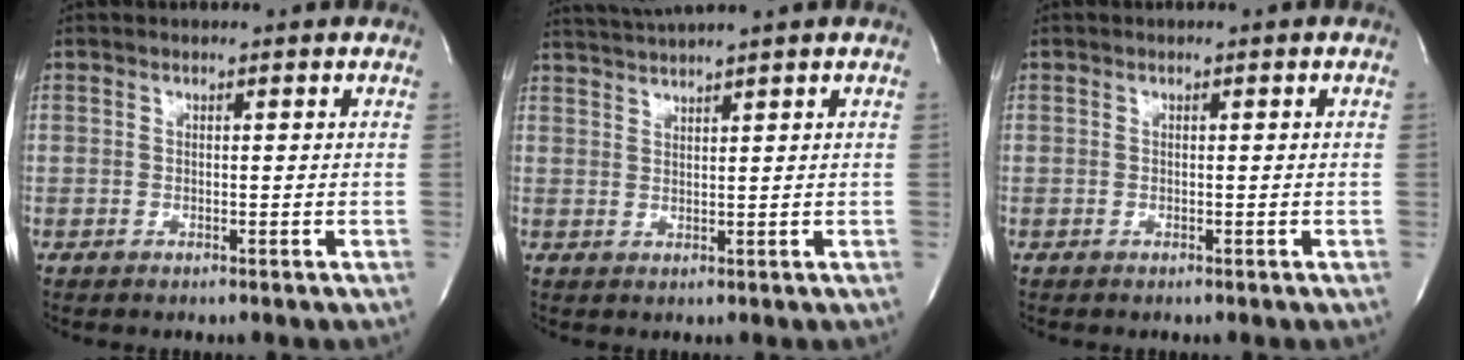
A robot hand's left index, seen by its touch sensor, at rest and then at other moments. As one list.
[{"total": 4.7, "force": [4.2, -1.5, 1.4], "torque": [-0.026, 0.011, 0.078]}, {"total": 0.0}]